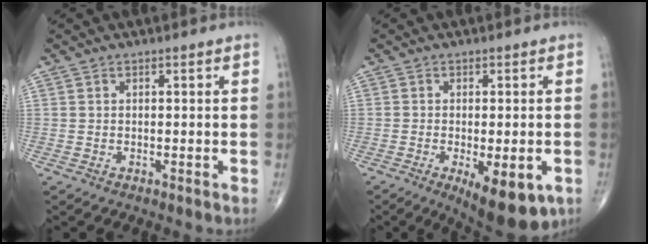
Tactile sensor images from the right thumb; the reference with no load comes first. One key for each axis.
{"total": 11.6, "fx": -4.7, "fy": 4.5, "fz": 9.6, "tx": -0.124, "ty": -0.007, "tz": -0.057}